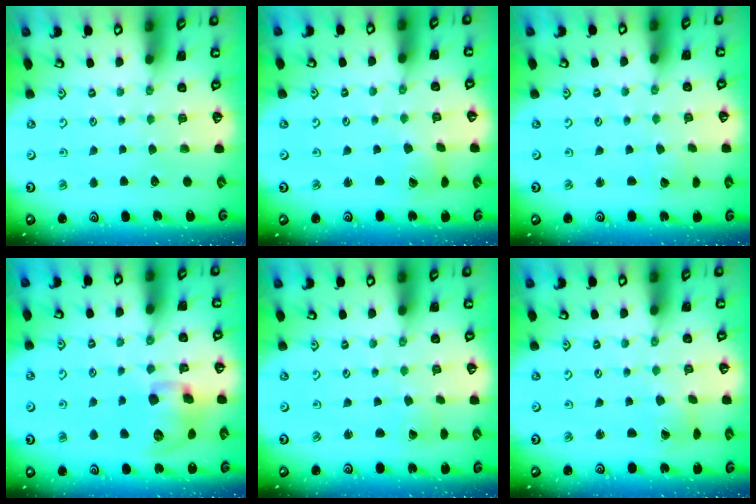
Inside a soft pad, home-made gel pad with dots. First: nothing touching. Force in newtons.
{"total": 1.4, "press": 1.4, "slide": 0.2}
{"total": 1.3, "press": 1.3, "slide": 0.0}
{"total": 12.2, "press": 12.1, "slide": 1.4}
{"total": 0.0}
{"total": 1.2, "press": 1.1, "slide": 0.2}